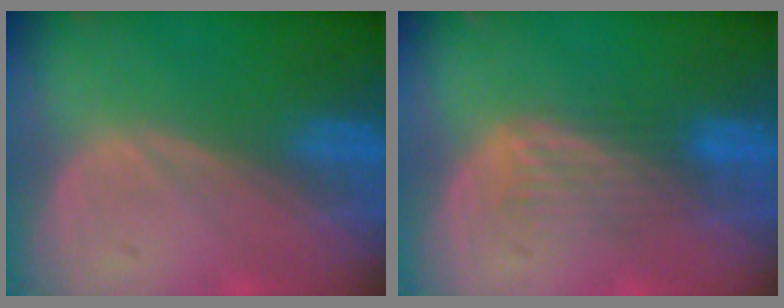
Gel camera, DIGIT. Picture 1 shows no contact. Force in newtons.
{"total": 4.3, "press": 3.6, "slide": 2.4}